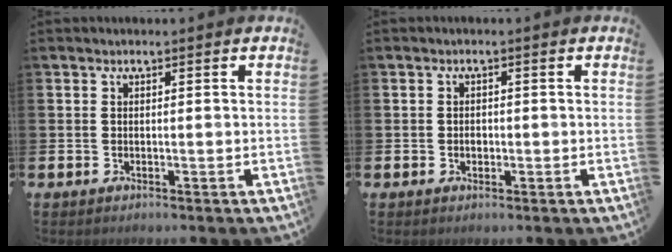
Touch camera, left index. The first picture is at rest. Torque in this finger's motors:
{"motor_torque": [0.00, 0.07, -0.08, 0.02]}